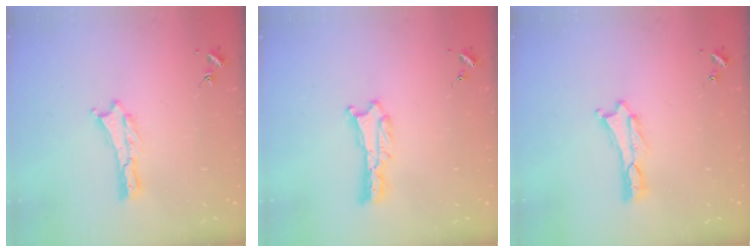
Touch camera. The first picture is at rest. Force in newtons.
{"total": 0.6, "press": 0.6, "slide": 0.1}
{"total": 0.0}